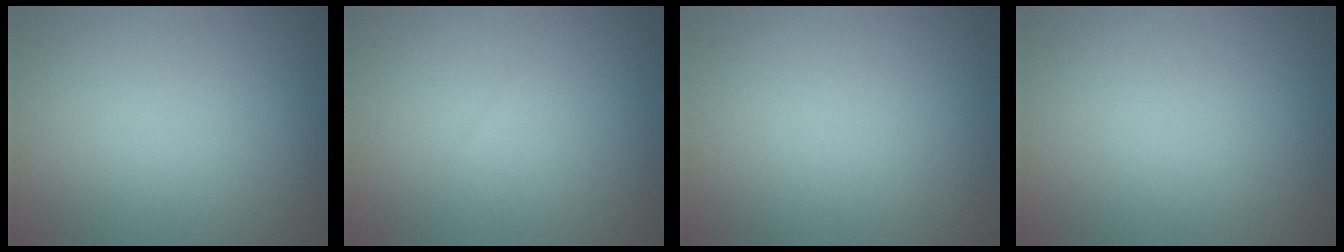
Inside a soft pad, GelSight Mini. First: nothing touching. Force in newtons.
{"total": 0.0}
{"total": 0.0}
{"total": 0.0}